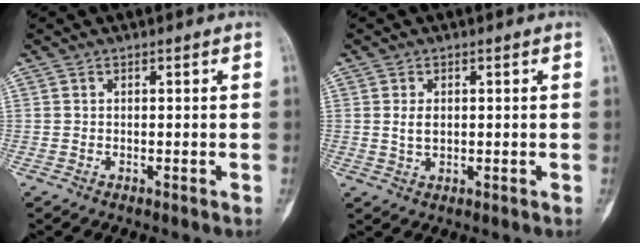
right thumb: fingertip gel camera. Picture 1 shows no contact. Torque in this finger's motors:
{"motor_torque": [0.77, 0.67, 0.44, -0.31, 0.02]}